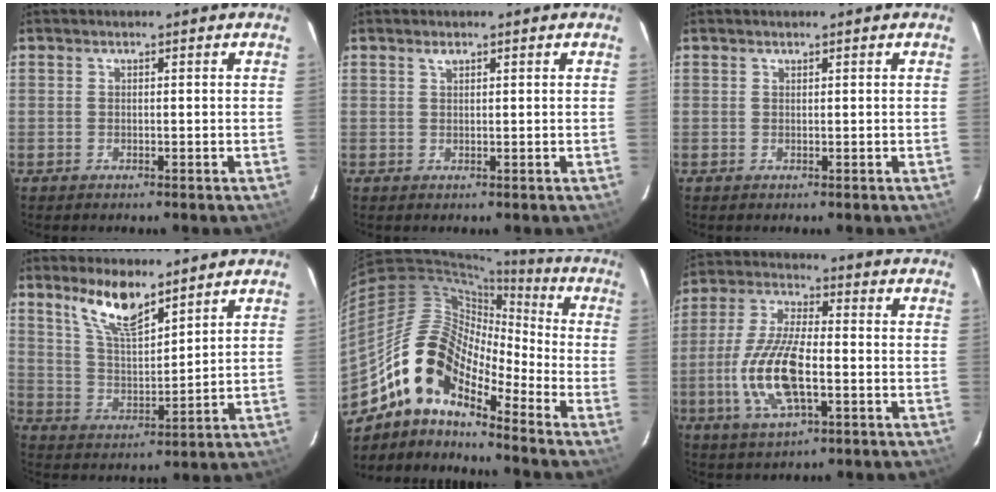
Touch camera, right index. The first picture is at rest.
{"total": 0.9, "force": [0.7, 0.4, 0.5], "torque": [-0.008, 0.003, 0.012]}
{"total": 0.0}
{"total": 9.8, "force": [7.3, 2.7, 6.0], "torque": [-0.107, 0.001, 0.146]}
{"total": 15.1, "force": [-10.6, 5.9, 9.0], "torque": [-0.152, 0.007, -0.216]}
{"total": 14.3, "force": [-3.3, 5.3, 12.8], "torque": [-0.272, -0.004, -0.064]}